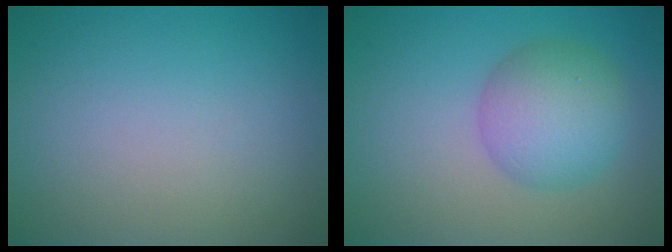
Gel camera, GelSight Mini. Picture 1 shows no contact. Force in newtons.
{"total": 5.2, "press": 5.2, "slide": 0.2}